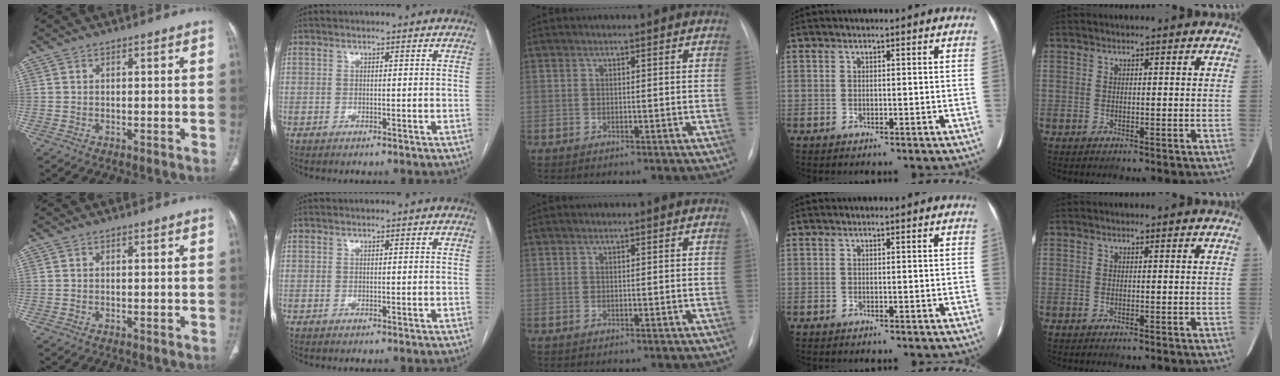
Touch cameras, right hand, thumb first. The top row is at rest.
{}